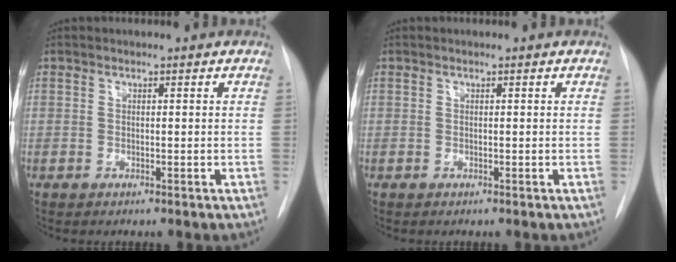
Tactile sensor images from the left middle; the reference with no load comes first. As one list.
[{"total": 0.0}]